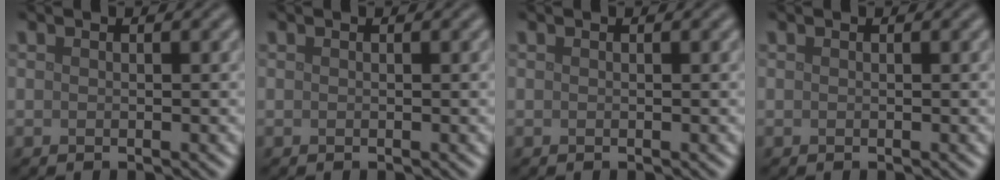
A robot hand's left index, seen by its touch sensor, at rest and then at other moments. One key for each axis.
{"total": 0.0}
{"total": 0.0}
{"total": 0.0}